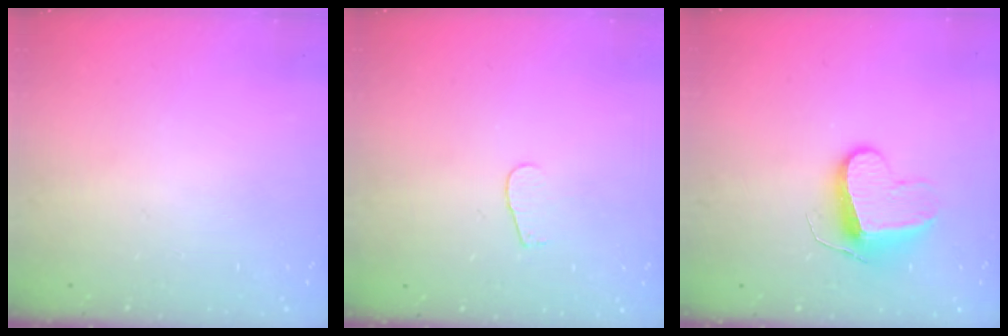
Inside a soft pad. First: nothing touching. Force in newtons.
{"total": 2.6, "press": 2.5, "slide": 0.3}
{"total": 9.7, "press": 9.7, "slide": 0.4}